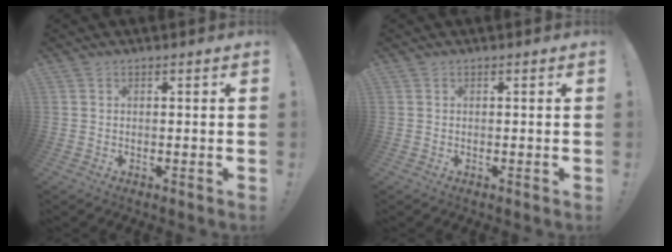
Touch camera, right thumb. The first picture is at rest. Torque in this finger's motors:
{"motor_torque": [0.00, 0.00, 0.00, 0.00, 0.00]}